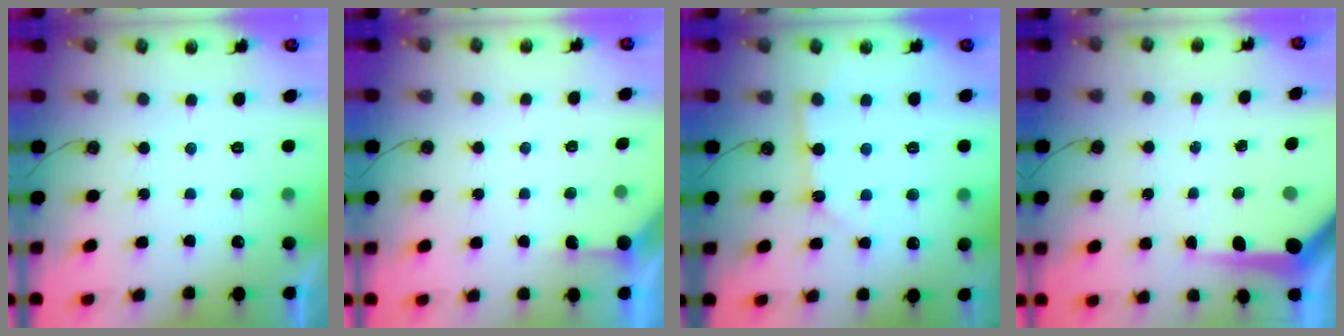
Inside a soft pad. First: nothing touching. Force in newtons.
{"total": 2.4, "press": 2.4, "slide": 0.3}
{"total": 2.3, "press": 2.3, "slide": 0.2}
{"total": 8.8, "press": 8.7, "slide": 0.5}